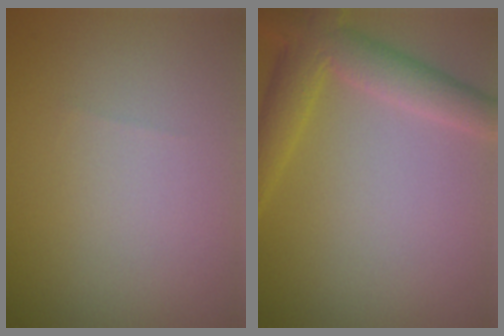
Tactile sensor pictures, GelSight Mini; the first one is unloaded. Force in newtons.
{"total": 5.1, "press": 5.1, "slide": 0.2}